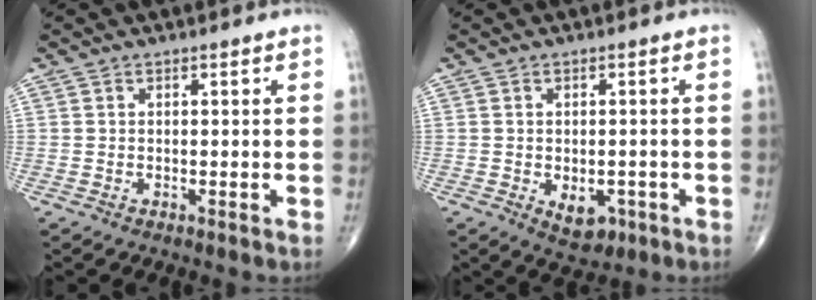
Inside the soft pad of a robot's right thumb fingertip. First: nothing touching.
{"total": 5.2, "force": [-1.7, 3.2, 3.6], "torque": [-0.037, 0.003, -0.013]}